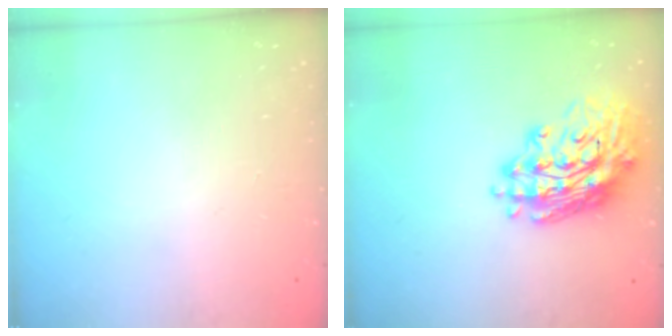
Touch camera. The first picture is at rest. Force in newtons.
{"total": 18.1, "press": 17.6, "slide": 4.0}